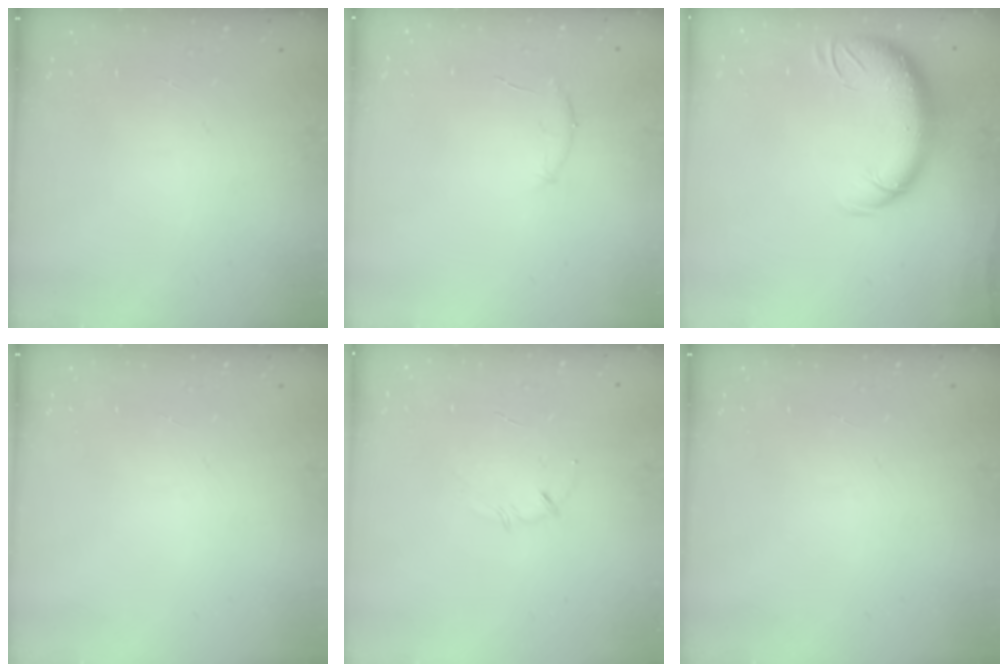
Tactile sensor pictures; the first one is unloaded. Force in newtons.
{"total": 6.4, "press": 6.2, "slide": 1.5}
{"total": 11.8, "press": 11.5, "slide": 2.8}
{"total": 0.0}
{"total": 2.1, "press": 2.1, "slide": 0.4}
{"total": 0.0}